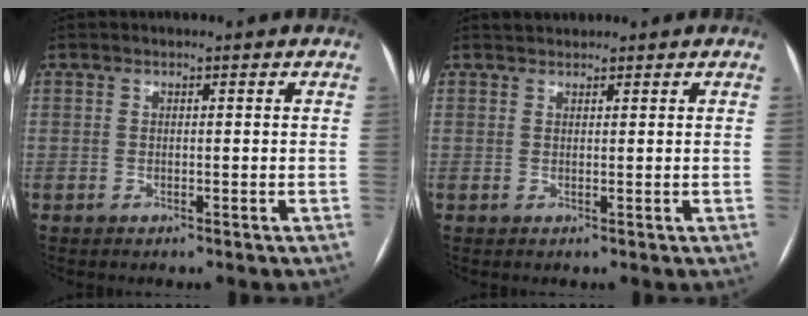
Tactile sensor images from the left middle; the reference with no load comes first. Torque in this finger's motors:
{"motor_torque": [0.09, -0.15, -0.12, -0.01]}